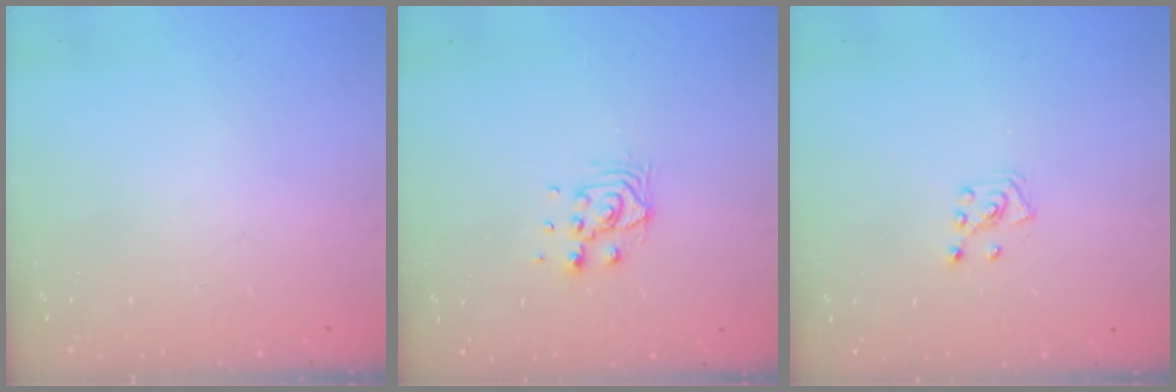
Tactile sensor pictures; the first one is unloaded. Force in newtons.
{"total": 6.9, "press": 6.9, "slide": 0.4}
{"total": 3.8, "press": 3.8, "slide": 0.4}